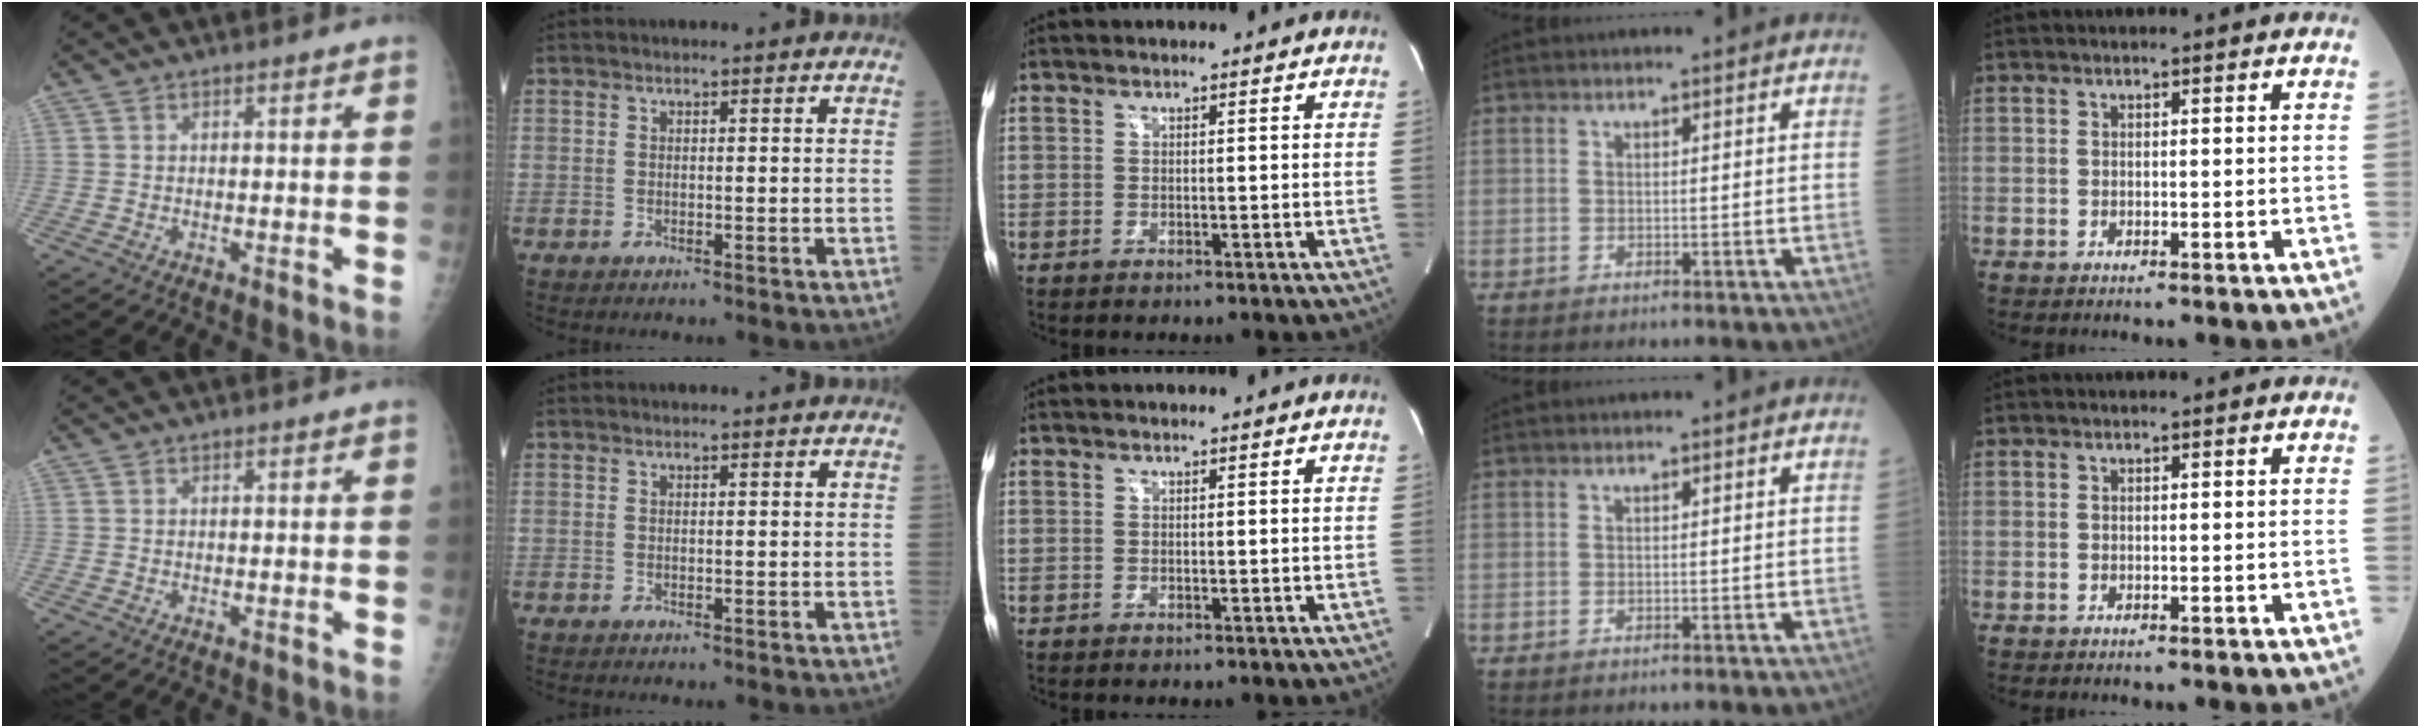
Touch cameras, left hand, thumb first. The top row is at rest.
{}